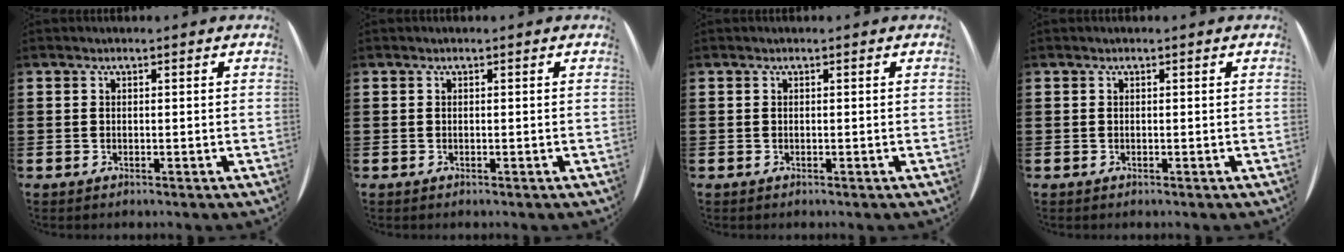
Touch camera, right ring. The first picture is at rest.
{"total": 0.0}
{"total": 0.0}
{"total": 0.0}